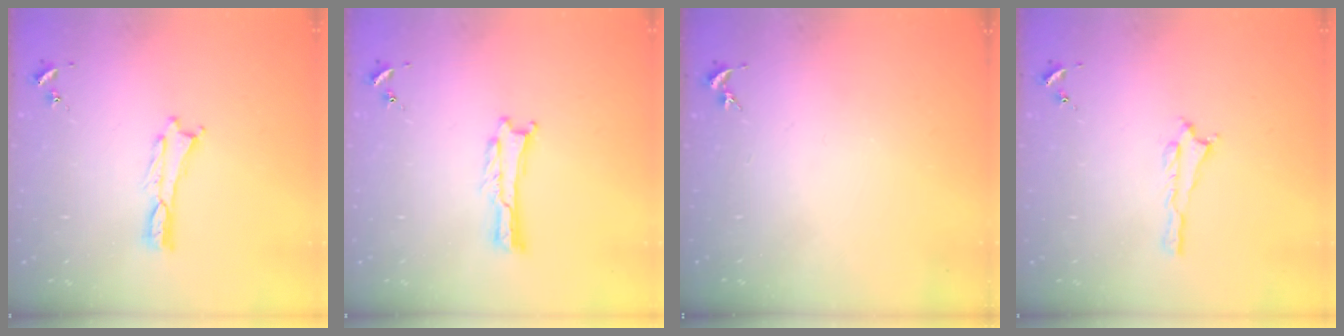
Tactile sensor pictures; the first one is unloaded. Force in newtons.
{"total": 0.0}
{"total": 0.0}
{"total": 0.6, "press": 0.6, "slide": 0.2}